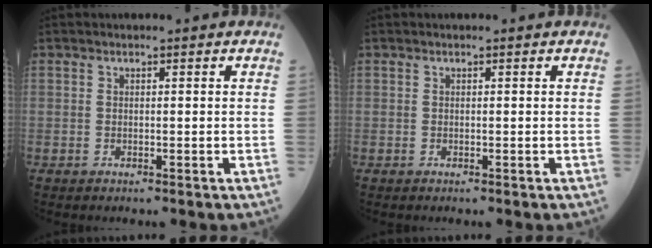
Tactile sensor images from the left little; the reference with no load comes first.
{"total": 0.0}